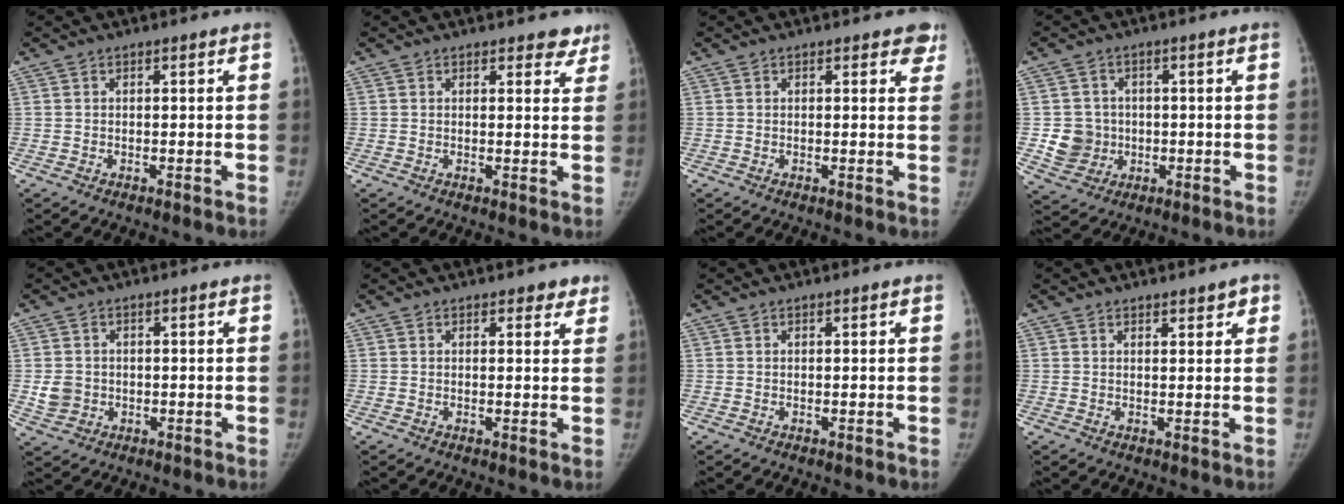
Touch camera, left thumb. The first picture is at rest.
{"total": 3.5, "force": [2.8, 1.8, 1.0], "torque": [0.021, -0.015, 0.027]}
{"total": 3.4, "force": [2.6, 1.7, 1.5], "torque": [0.016, -0.009, 0.019]}
{"total": 6.7, "force": [-0.5, 6.4, 1.9], "torque": [-0.007, 0.007, -0.002]}
{"total": 3.9, "force": [-0.3, 3.5, 1.6], "torque": [-0.019, 0.001, 0.002]}
{"total": 2.6, "force": [1.8, 1.3, 1.2], "torque": [0.008, -0.008, 0.019]}
{"total": 0.0}
{"total": 2.7, "force": [1.9, 1.2, 1.5], "torque": [-0.005, -0.010, 0.025]}